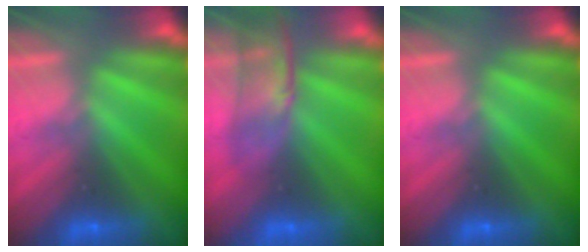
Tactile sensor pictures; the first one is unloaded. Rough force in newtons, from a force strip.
{"total": 3.5}
{"total": 0.0}